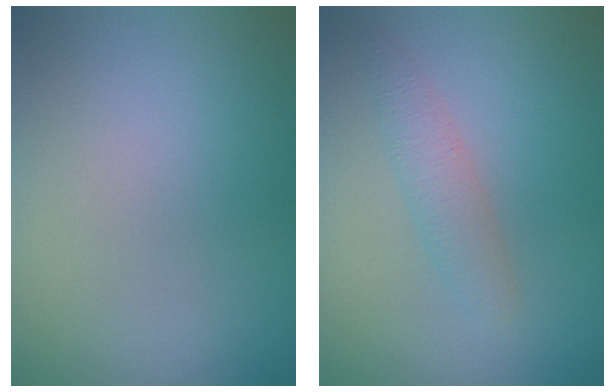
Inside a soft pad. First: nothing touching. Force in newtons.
{"total": 1.9, "press": 1.9, "slide": 0.1}